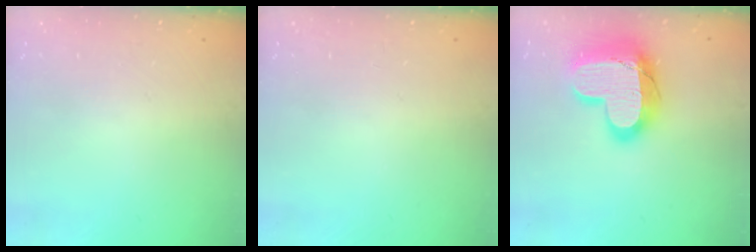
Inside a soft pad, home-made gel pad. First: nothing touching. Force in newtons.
{"total": 0.0}
{"total": 24.2, "press": 24.2, "slide": 1.6}